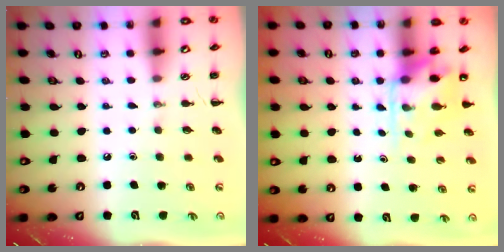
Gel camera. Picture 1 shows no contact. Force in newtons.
{"total": 4.8, "press": 4.8, "slide": 0.6}